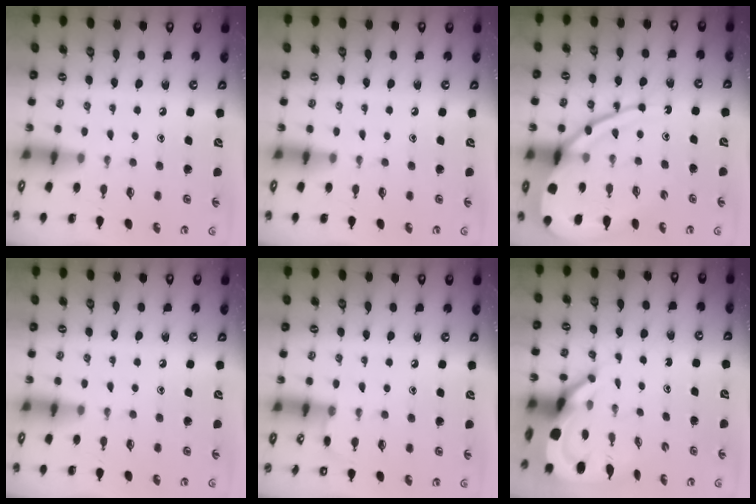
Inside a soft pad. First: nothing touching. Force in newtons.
{"total": 0.0}
{"total": 15.3, "press": 15.2, "slide": 1.6}
{"total": 0.0}
{"total": 3.2, "press": 3.2, "slide": 0.4}
{"total": 7.3, "press": 7.3, "slide": 1.0}